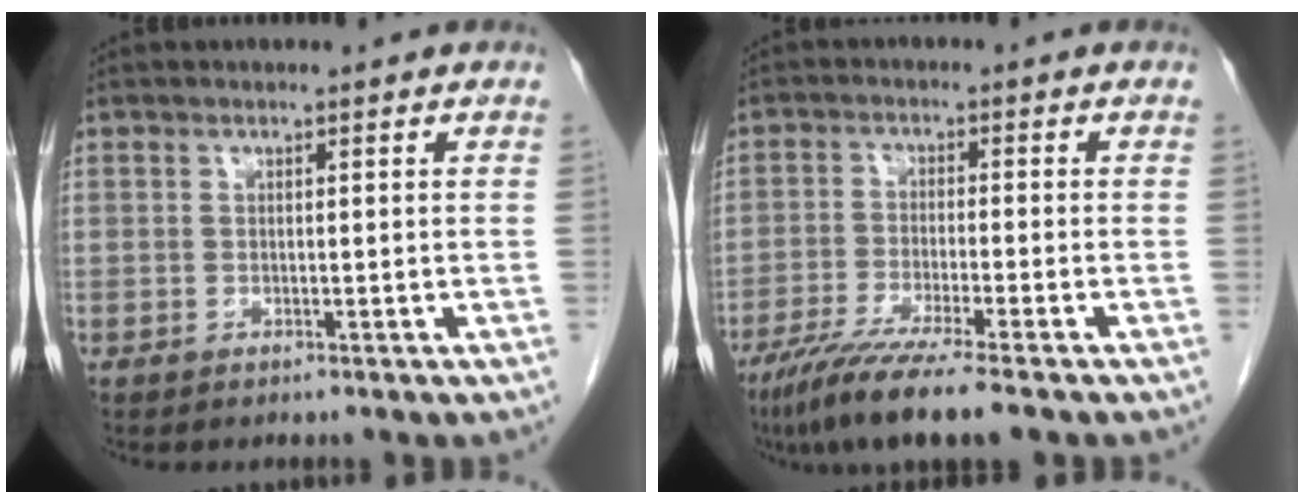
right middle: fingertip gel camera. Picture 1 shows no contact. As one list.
[{"total": 9.6, "force": [-7.2, -0.5, 6.3], "torque": [-0.105, -0.029, -0.121]}]